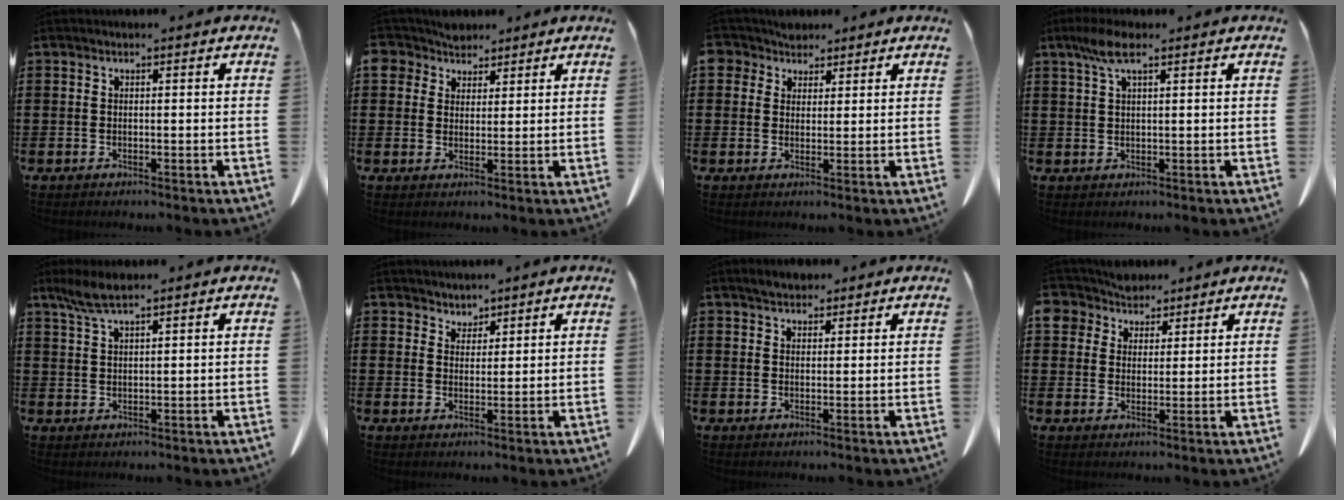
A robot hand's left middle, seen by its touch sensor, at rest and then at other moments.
{"total": 4.3, "force": [3.1, 2.9, 0.5], "torque": [-0.032, 0.005, 0.057]}
{"total": 3.6, "force": [2.5, 2.6, 0.5], "torque": [-0.019, 0.005, 0.045]}
{"total": 4.9, "force": [2.4, 1.3, 4.1], "torque": [-0.085, 0.007, 0.041]}
{"total": 4.2, "force": [3.0, 0.8, 2.9], "torque": [-0.063, 0.002, 0.055]}
{"total": 2.5, "force": [2.2, 1.0, -0.1], "torque": [-0.005, 0.002, 0.043]}
{"total": 2.2, "force": [2.0, 0.8, 0.5], "torque": [-0.006, 0.002, 0.037]}
{"total": 5.0, "force": [3.7, 3.3, 0.5], "torque": [-0.038, -0.002, 0.068]}